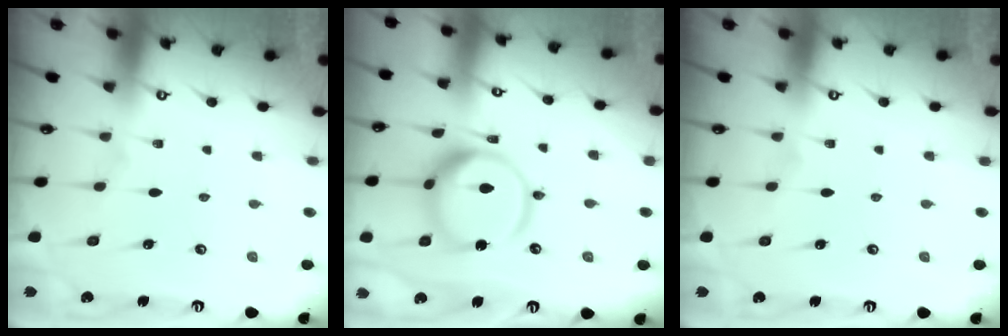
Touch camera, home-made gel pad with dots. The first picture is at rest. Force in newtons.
{"total": 13.4, "press": 13.3, "slide": 1.4}
{"total": 0.0}